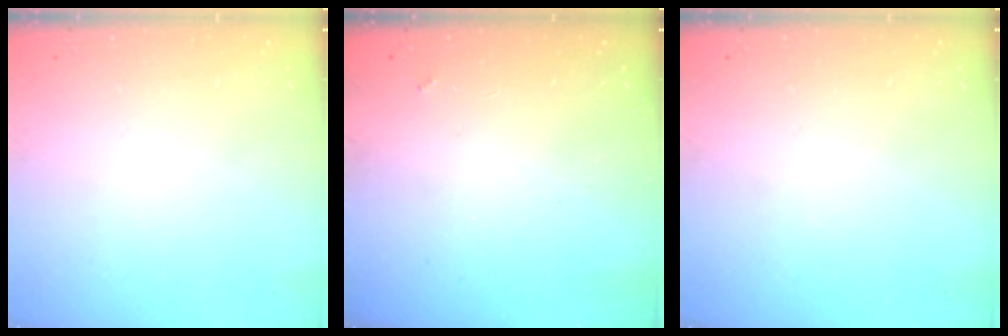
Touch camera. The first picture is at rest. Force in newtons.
{"total": 3.4, "press": 3.3, "slide": 0.5}
{"total": 0.0}